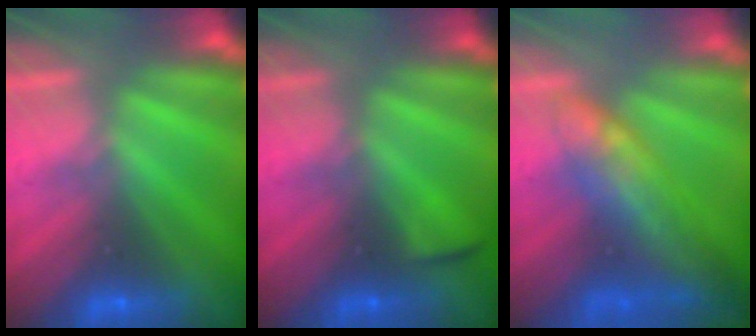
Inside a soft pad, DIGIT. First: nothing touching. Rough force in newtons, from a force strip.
{"total": 1.8}
{"total": 6.8}